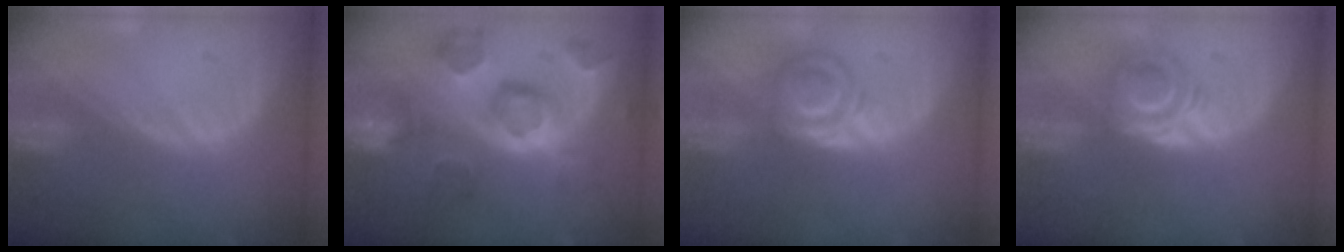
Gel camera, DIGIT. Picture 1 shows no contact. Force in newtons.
{"total": 11.4, "press": 10.0, "slide": 5.5}
{"total": 6.0, "press": 5.5, "slide": 2.3}
{"total": 6.0, "press": 5.0, "slide": 3.3}